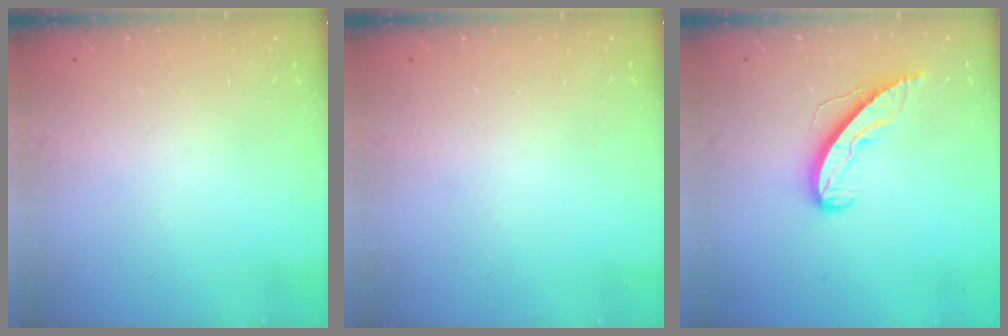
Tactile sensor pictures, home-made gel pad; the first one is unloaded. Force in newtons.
{"total": 0.0}
{"total": 8.3, "press": 8.3, "slide": 0.5}